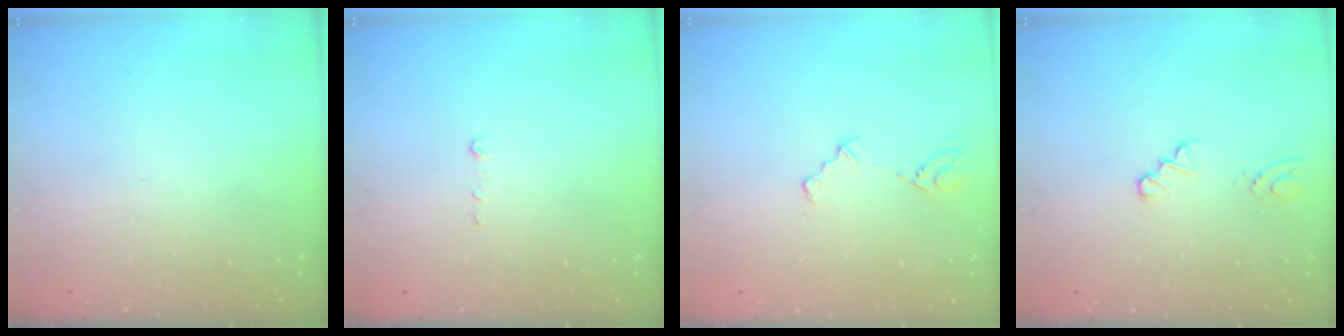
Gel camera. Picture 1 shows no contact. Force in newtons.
{"total": 4.5, "press": 4.2, "slide": 1.7}
{"total": 3.9, "press": 3.7, "slide": 1.1}
{"total": 0.0}